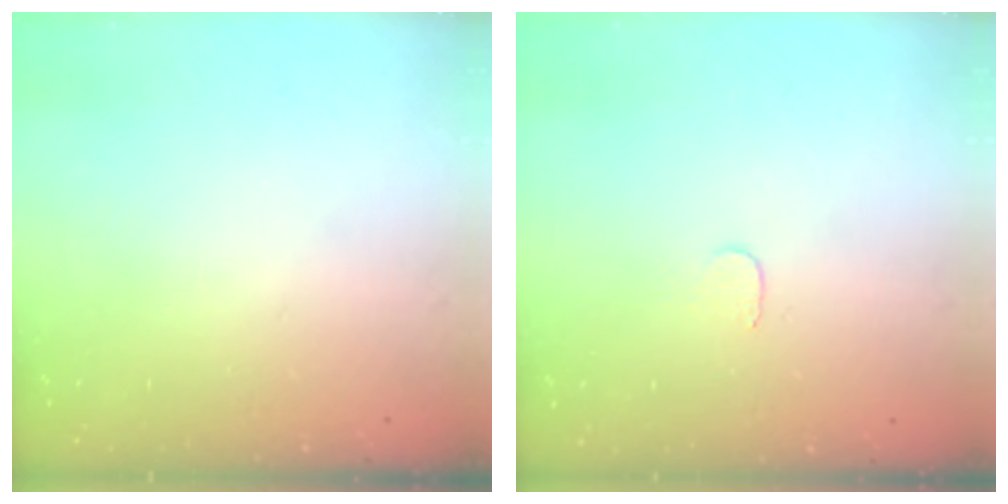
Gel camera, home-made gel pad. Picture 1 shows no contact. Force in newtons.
{"total": 3.0, "press": 3.0, "slide": 0.3}